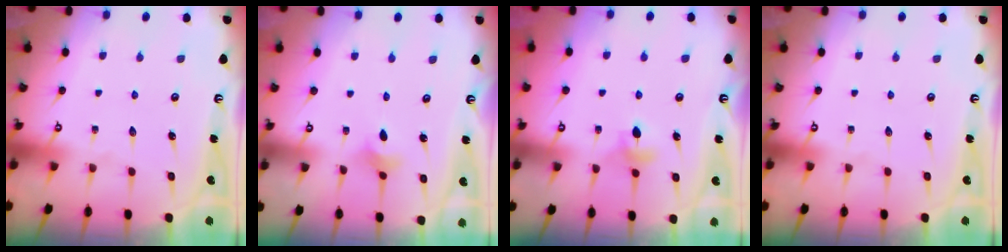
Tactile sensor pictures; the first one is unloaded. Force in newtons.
{"total": 1.9, "press": 1.9, "slide": 0.4}
{"total": 4.0, "press": 3.9, "slide": 0.8}
{"total": 0.0}